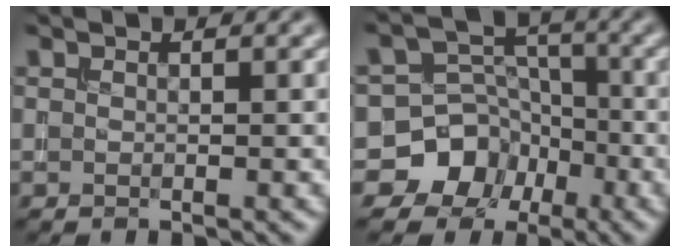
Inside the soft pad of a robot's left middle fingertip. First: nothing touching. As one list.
[{"total": 8.2, "force": [-4.3, 6.9, 0.8], "torque": [0.009, 0.003, -0.095]}]